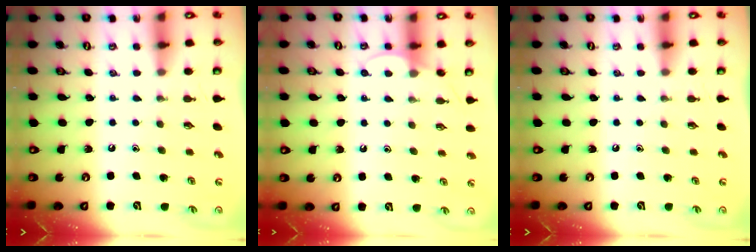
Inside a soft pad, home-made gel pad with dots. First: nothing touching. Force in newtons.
{"total": 5.4, "press": 5.4, "slide": 0.3}
{"total": 0.0}